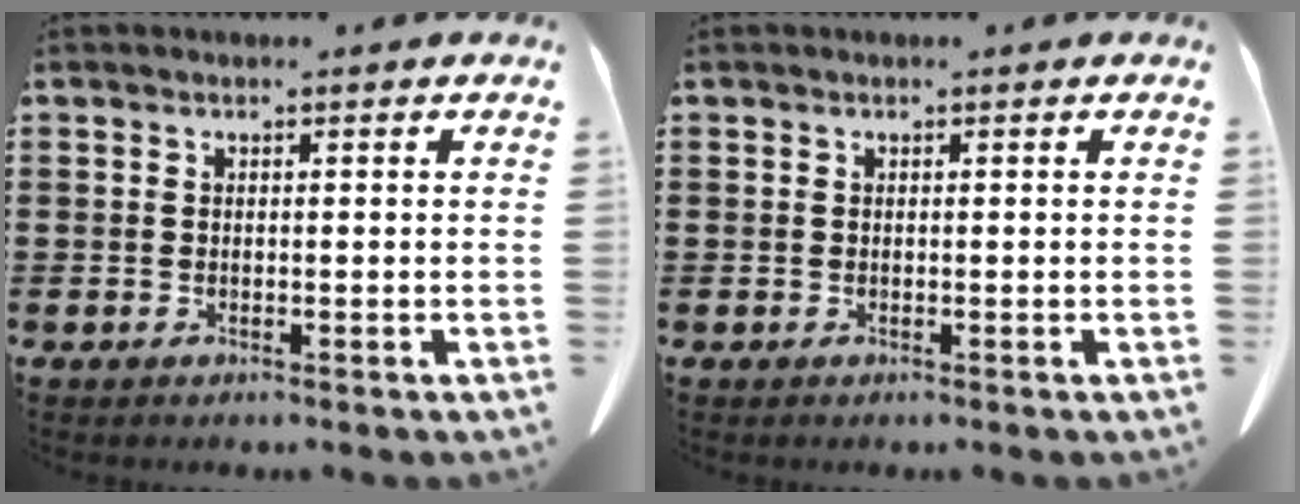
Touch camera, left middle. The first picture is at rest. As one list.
[{"total": 0.0}]